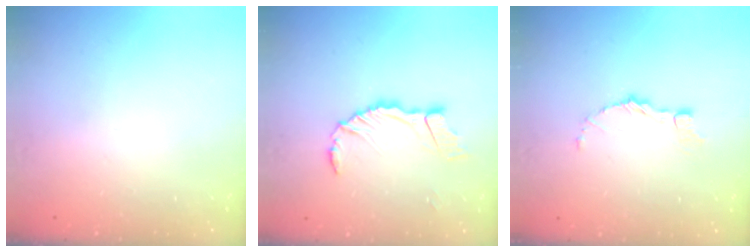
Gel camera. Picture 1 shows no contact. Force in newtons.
{"total": 8.7, "press": 8.6, "slide": 1.2}
{"total": 3.3, "press": 3.3, "slide": 0.2}